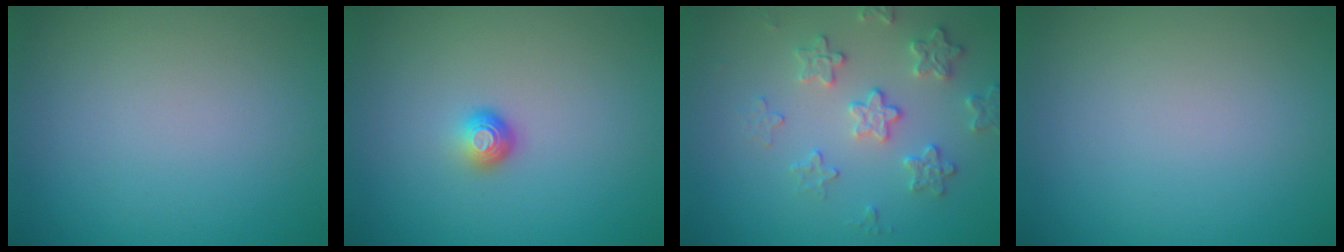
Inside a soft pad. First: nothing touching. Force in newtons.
{"total": 1.4, "press": 1.1, "slide": 1.0}
{"total": 3.2, "press": 3.2, "slide": 0.5}
{"total": 0.0}